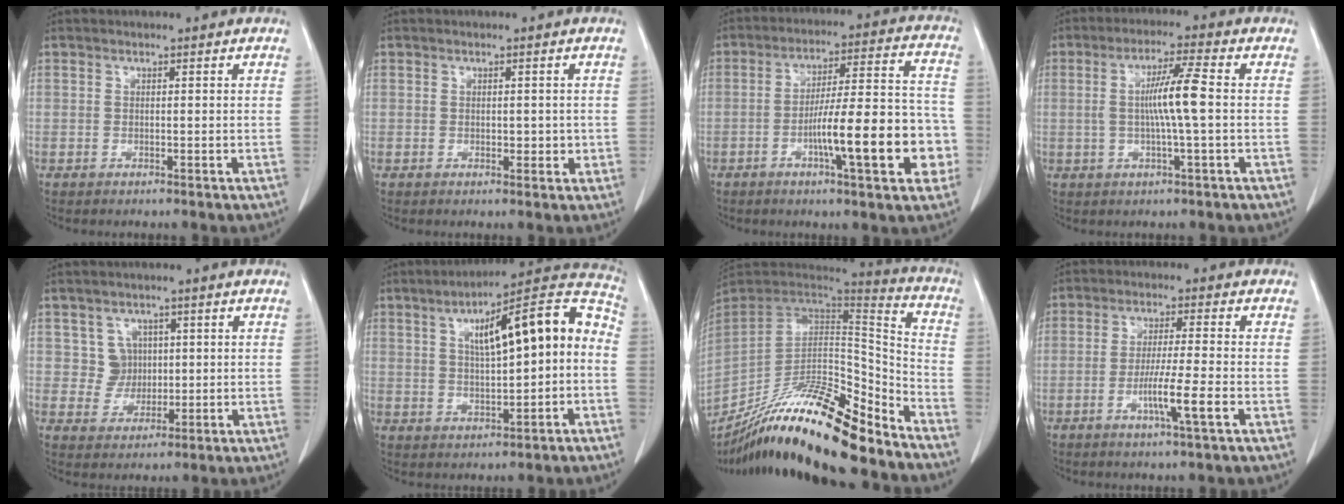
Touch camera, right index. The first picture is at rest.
{"total": 2.0, "force": [-0.1, 1.3, 1.5], "torque": [-0.013, 0.003, 0.004]}
{"total": 15.8, "force": [-4.8, 2.6, 14.8], "torque": [-0.218, 0.024, -0.068]}
{"total": 7.0, "force": [0.1, -0.4, 7.0], "torque": [-0.131, 0.006, 0.002]}
{"total": 3.9, "force": [1.1, 3.7, 0.3], "torque": [0.002, 0.010, 0.023]}
{"total": 15.2, "force": [1.8, 3.3, 14.7], "torque": [-0.208, 0.046, 0.026]}
{"total": 25.5, "force": [-20.6, 2.7, 14.8], "torque": [-0.253, -0.019, -0.352]}
{"total": 6.6, "force": [-2.4, -0.6, 6.1], "torque": [-0.106, -0.011, -0.043]}